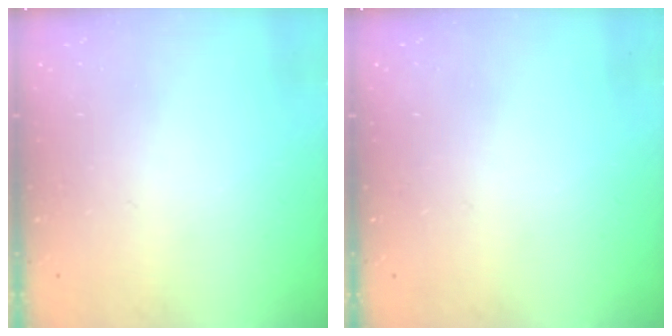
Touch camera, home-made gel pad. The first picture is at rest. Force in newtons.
{"total": 0.0}